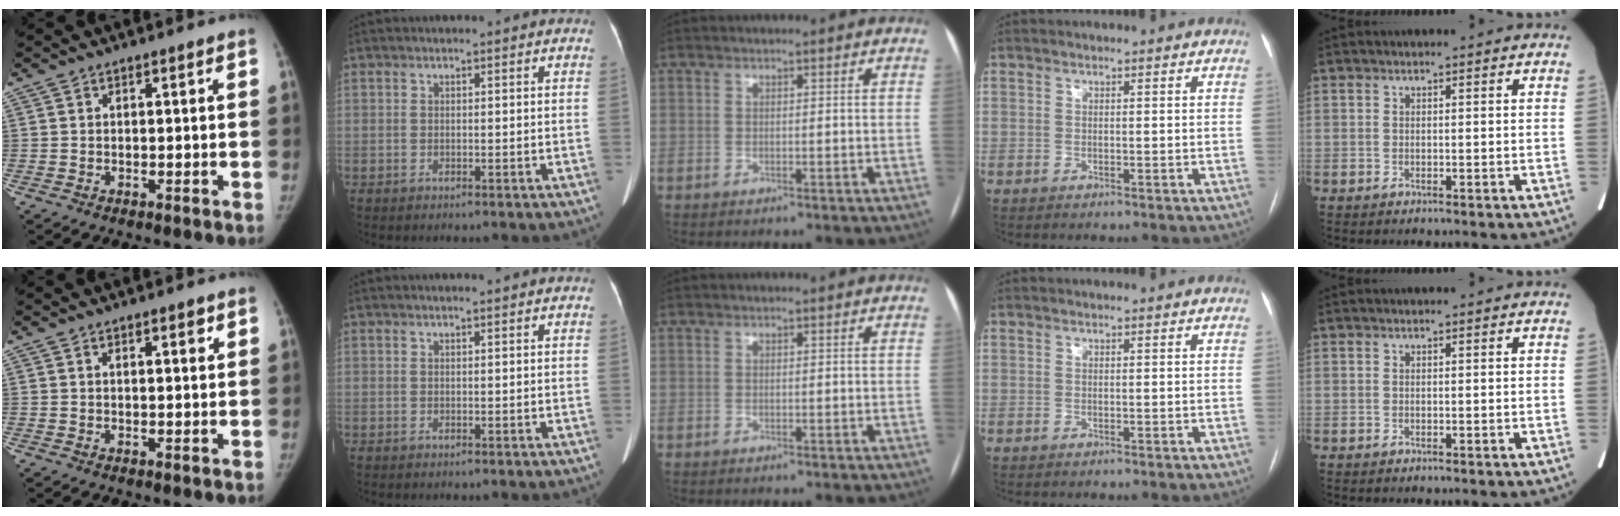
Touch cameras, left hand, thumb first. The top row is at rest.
{"thumb": {"total": 2.4, "force": [1.4, 0.7, 1.8], "torque": [-0.019, -0.006, 0.020]}, "index": {"total": 2.1, "force": [1.9, 0.0, 0.9], "torque": [-0.012, 0.013, 0.023]}}